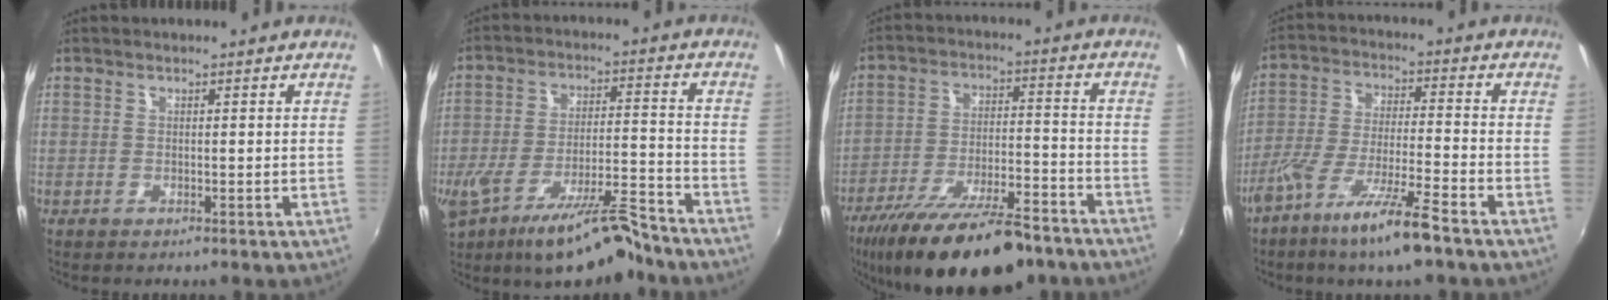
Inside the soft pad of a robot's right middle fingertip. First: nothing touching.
{"total": 14.8, "force": [-11.1, 3.1, 9.2], "torque": [-0.171, -0.020, -0.182]}
{"total": 22.1, "force": [-17.0, 6.5, 12.4], "torque": [-0.229, -0.031, -0.256]}
{"total": 11.6, "force": [-7.9, 0.6, 8.5], "torque": [-0.171, -0.018, -0.146]}